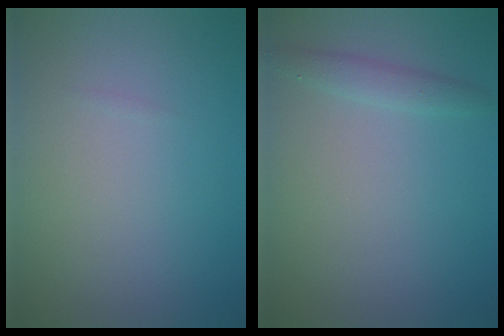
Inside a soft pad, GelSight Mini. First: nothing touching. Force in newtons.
{"total": 1.4, "press": 1.4, "slide": 0.0}